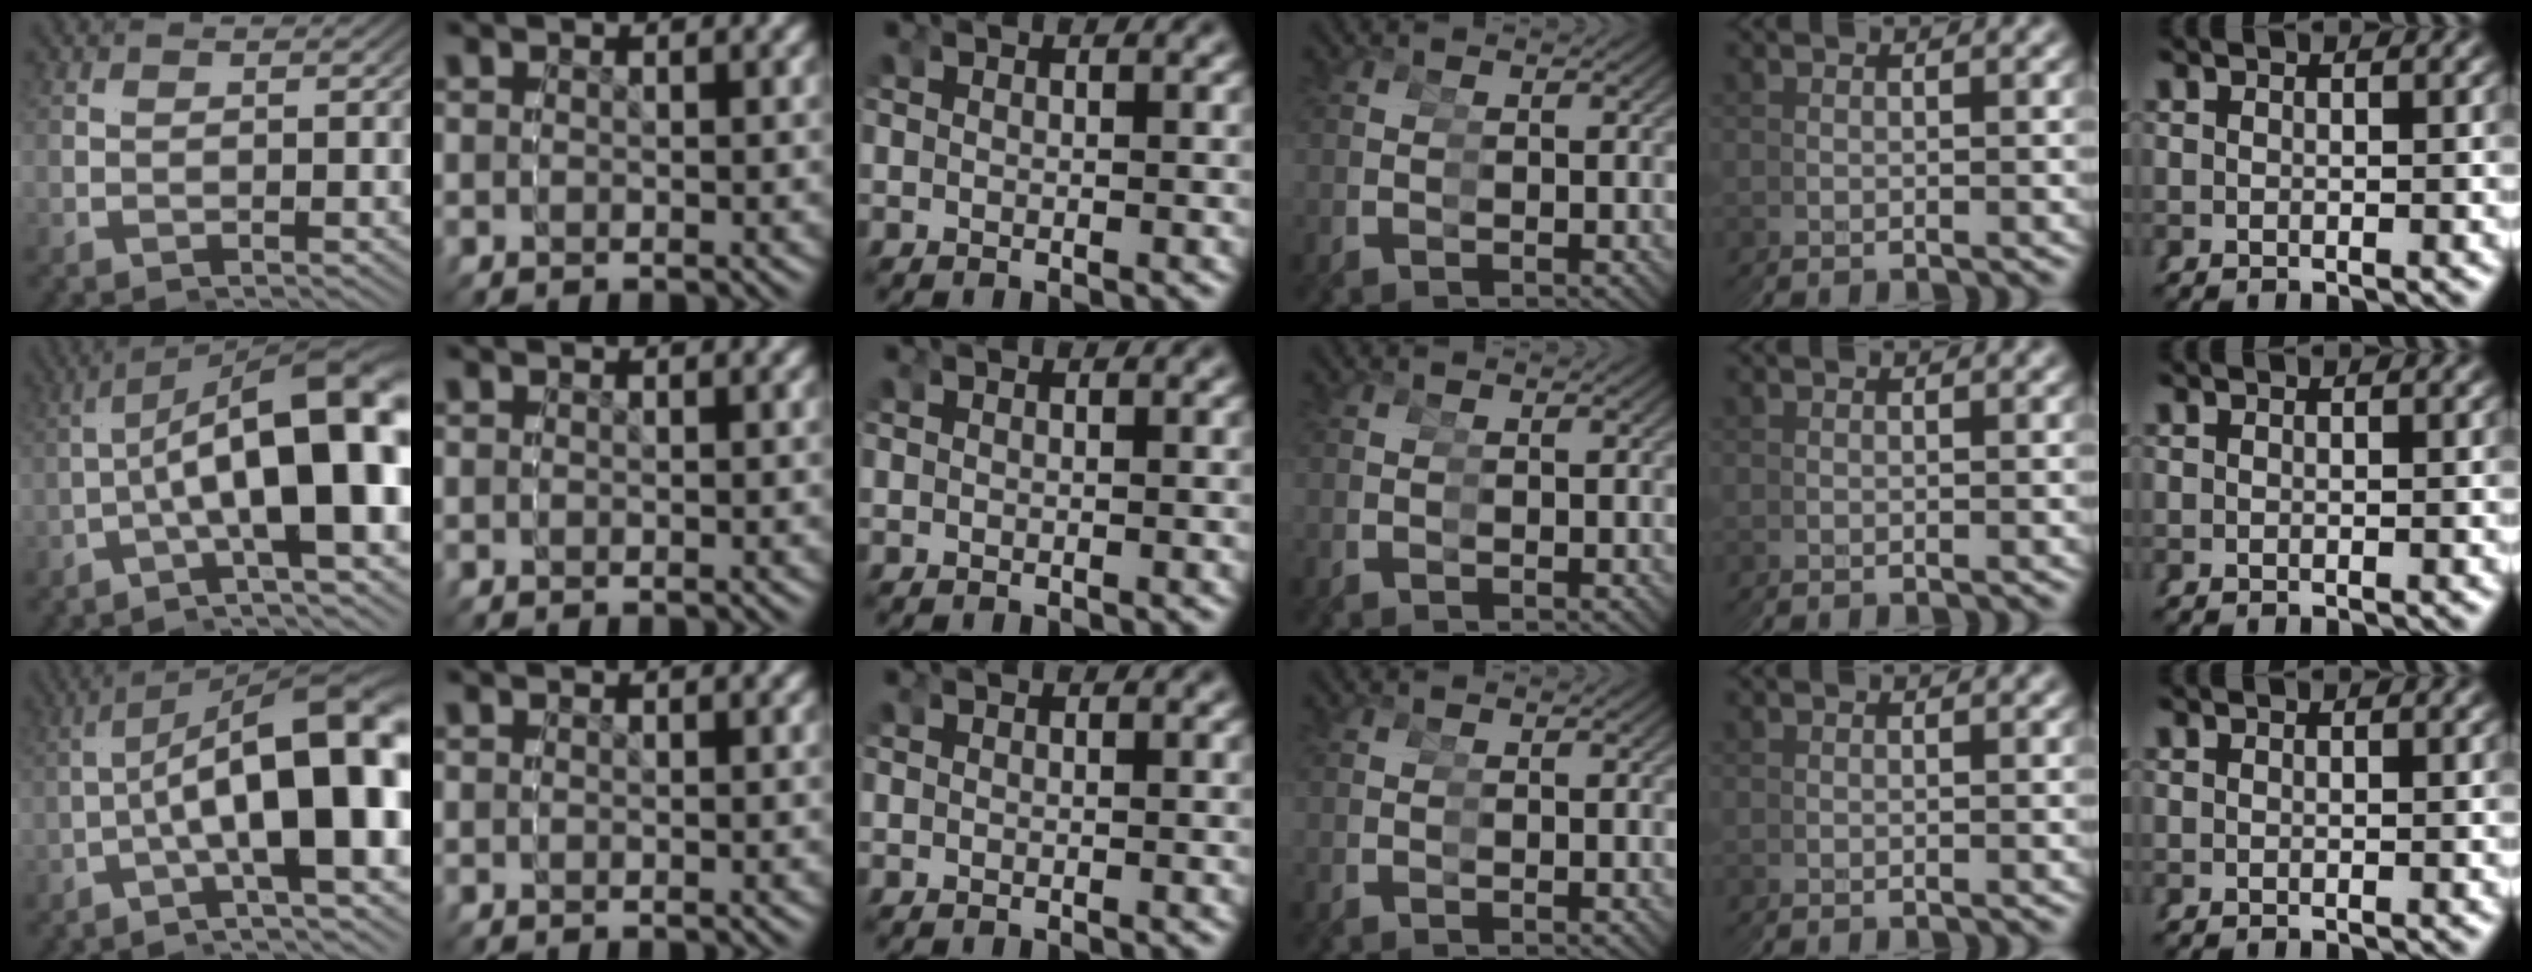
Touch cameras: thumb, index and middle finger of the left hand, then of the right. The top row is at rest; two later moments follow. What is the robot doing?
{"motion": "grasp_and_lifting", "object": "cubes"}